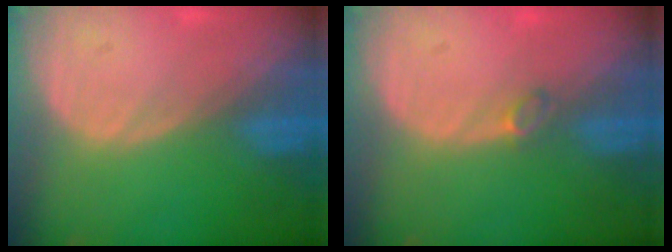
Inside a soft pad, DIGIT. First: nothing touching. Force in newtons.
{"total": 1.2, "press": 1.2, "slide": 0.4}